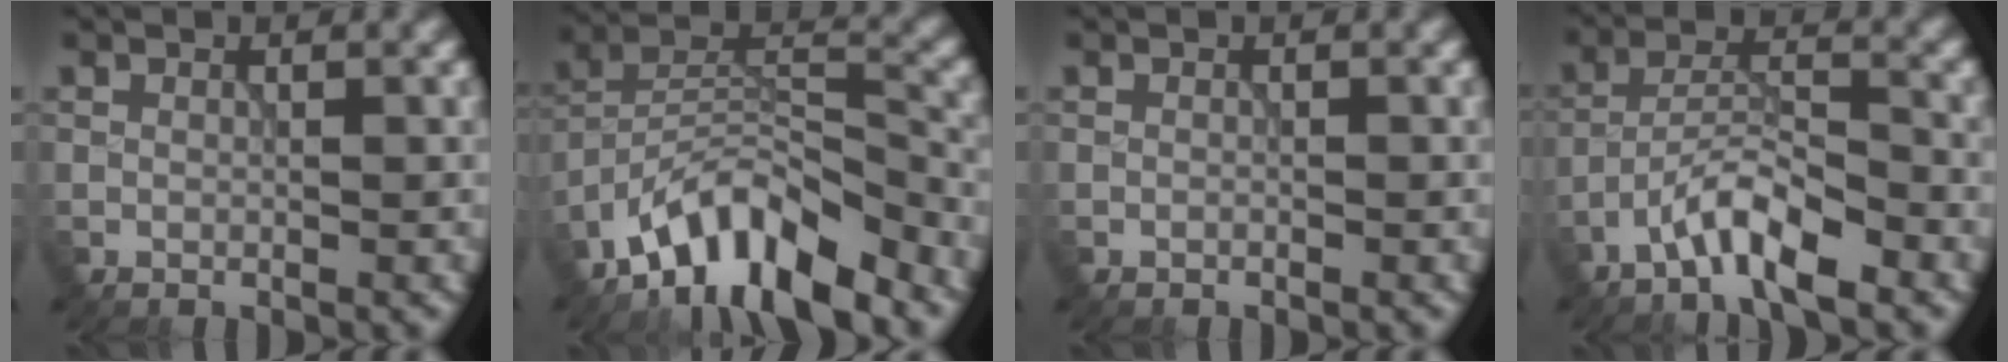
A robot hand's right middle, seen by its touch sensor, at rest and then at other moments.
{"total": 9.8, "force": [-7.4, 3.2, 5.6], "torque": [-0.082, 0.008, -0.146]}
{"total": 0.0}
{"total": 5.0, "force": [-3.4, 1.1, 3.5], "torque": [-0.060, 0.010, -0.072]}